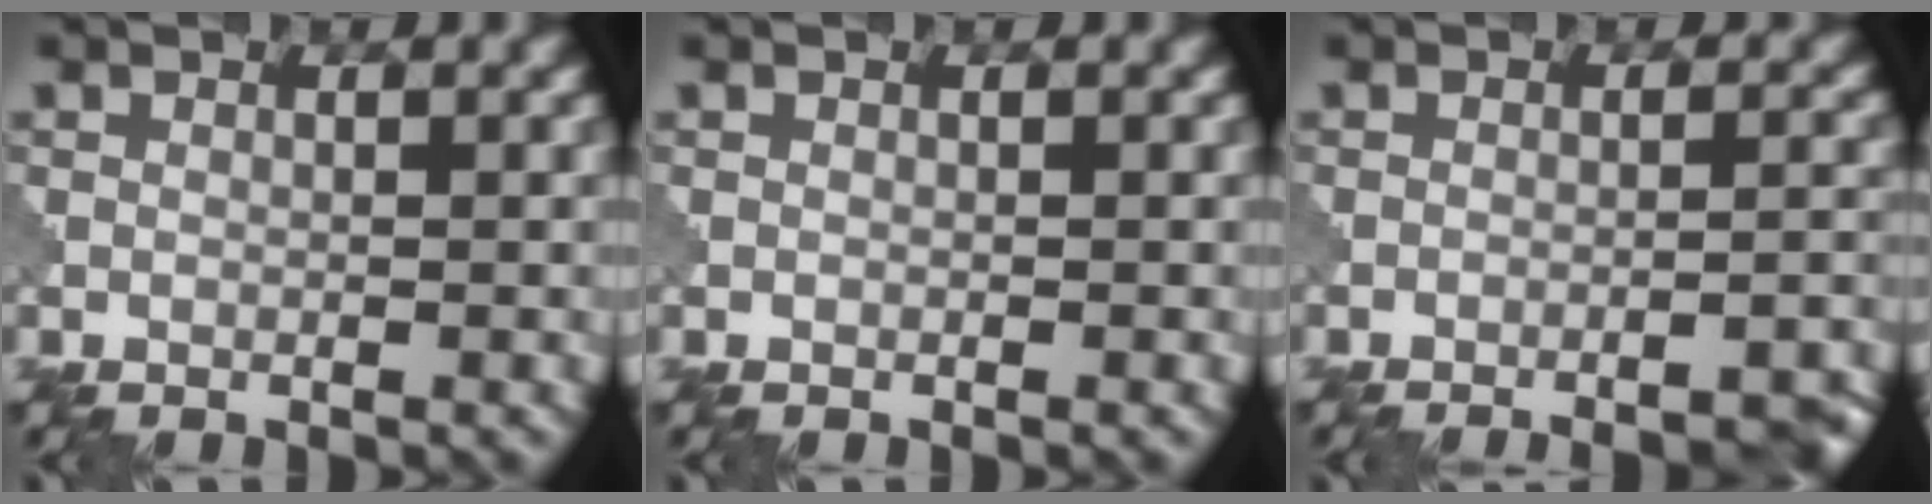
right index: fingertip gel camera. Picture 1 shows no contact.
{"total": 0.0}
{"total": 6.3, "force": [-5.2, 1.4, 3.2], "torque": [-0.024, 0.014, -0.061]}